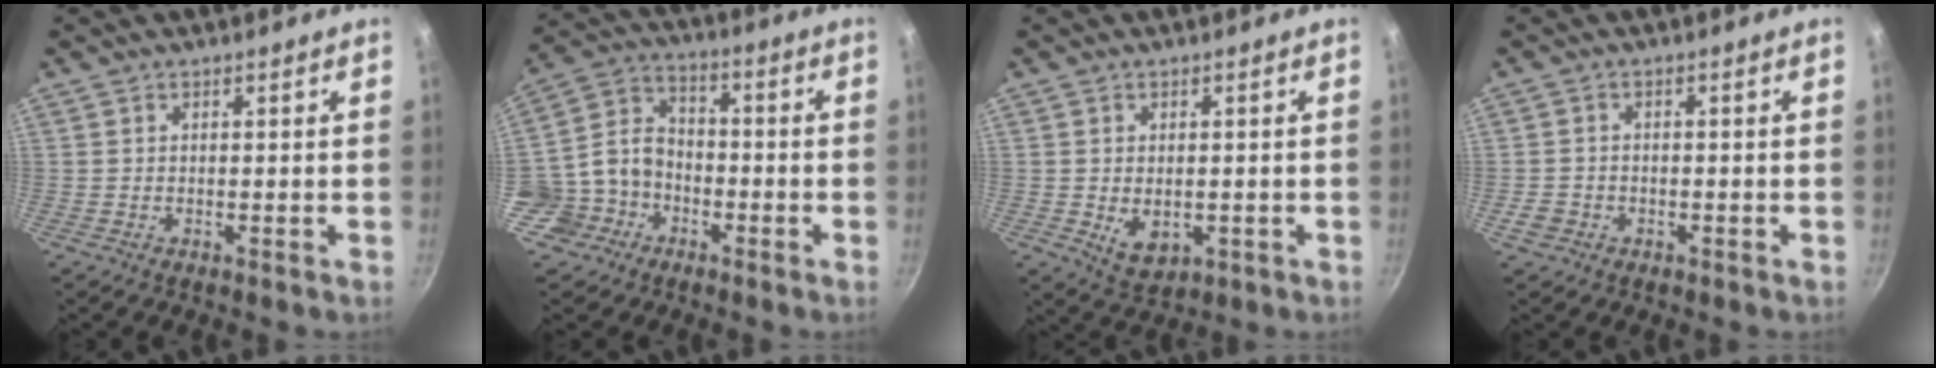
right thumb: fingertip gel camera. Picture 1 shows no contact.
{"total": 10.3, "force": [-3.8, 8.9, 3.4], "torque": [-0.034, 0.058, -0.084]}
{"total": 5.4, "force": [-0.6, 3.7, 3.8], "torque": [-0.053, -0.010, 0.001]}
{"total": 2.9, "force": [-1.3, 2.4, 1.1], "torque": [-0.017, 0.014, -0.020]}